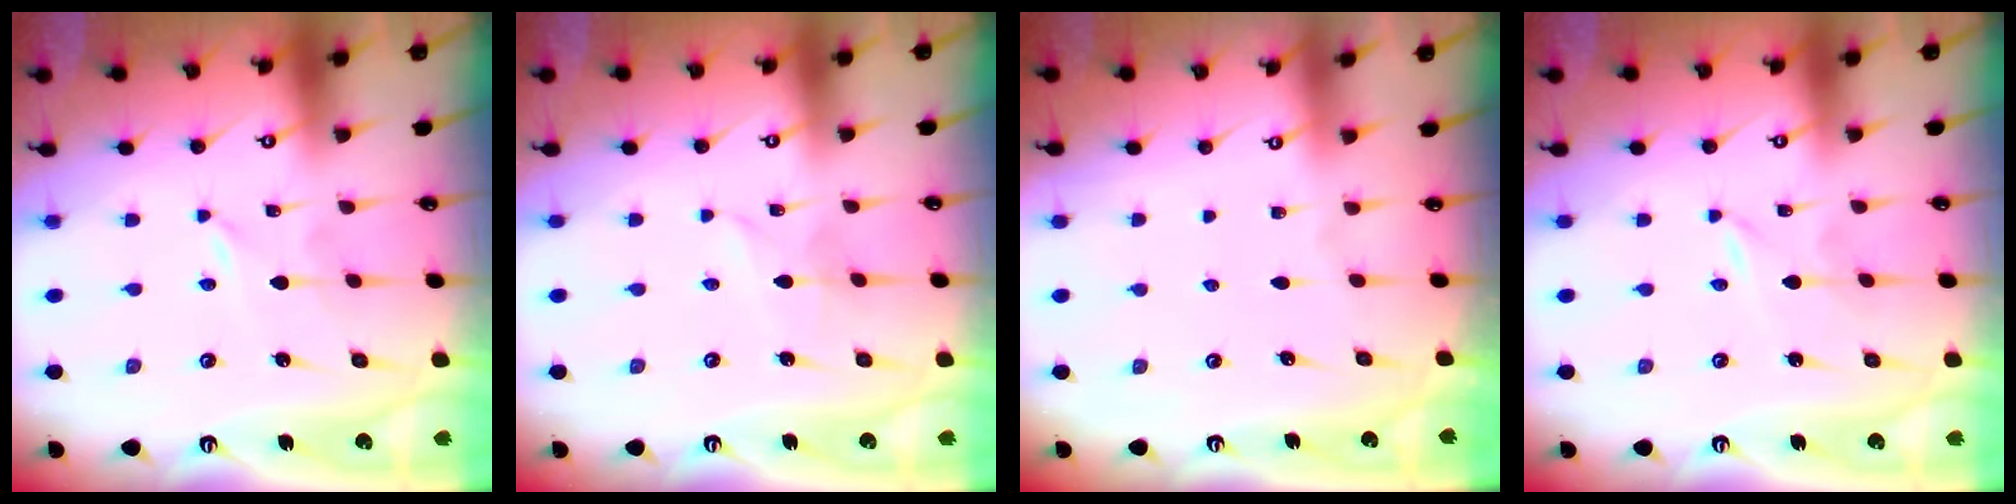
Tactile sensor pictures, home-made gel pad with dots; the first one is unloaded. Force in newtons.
{"total": 1.7, "press": 1.7, "slide": 0.1}
{"total": 0.0}
{"total": 0.0}